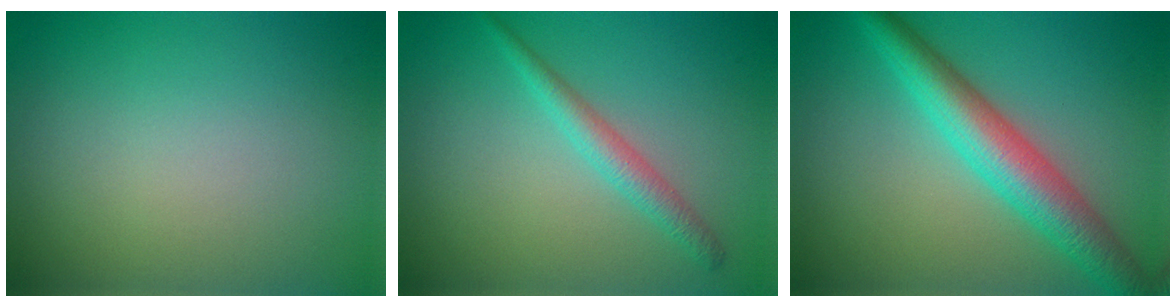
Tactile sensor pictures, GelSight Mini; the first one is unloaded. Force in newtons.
{"total": 2.2, "press": 2.2, "slide": 0.1}
{"total": 6.1, "press": 6.1, "slide": 0.2}